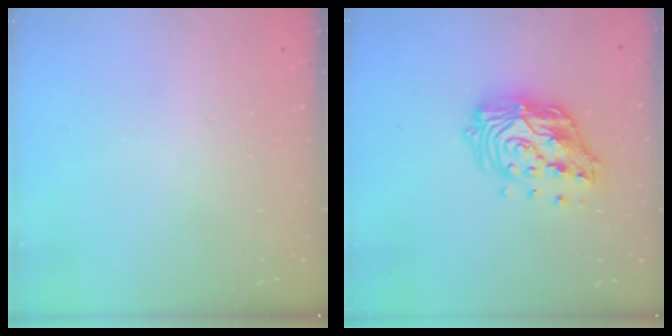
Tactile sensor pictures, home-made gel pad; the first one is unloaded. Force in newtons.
{"total": 15.3, "press": 15.3, "slide": 1.2}